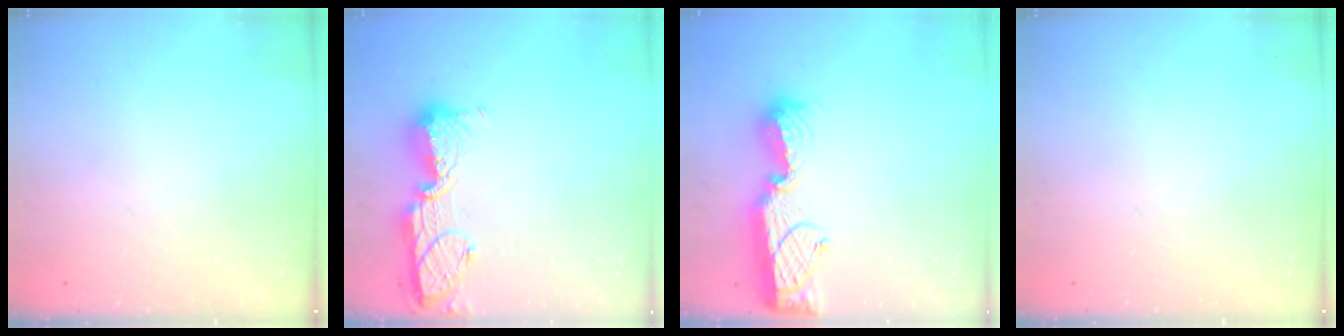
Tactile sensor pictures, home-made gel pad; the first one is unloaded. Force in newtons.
{"total": 13.9, "press": 13.8, "slide": 1.0}
{"total": 13.4, "press": 13.3, "slide": 0.6}
{"total": 0.0}